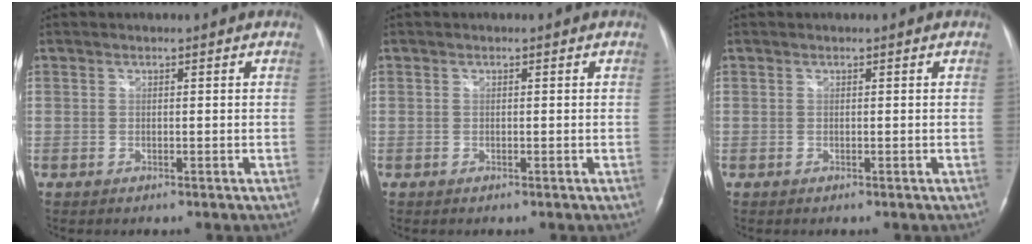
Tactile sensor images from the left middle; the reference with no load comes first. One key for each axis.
{"total": 0.0}
{"total": 0.0}